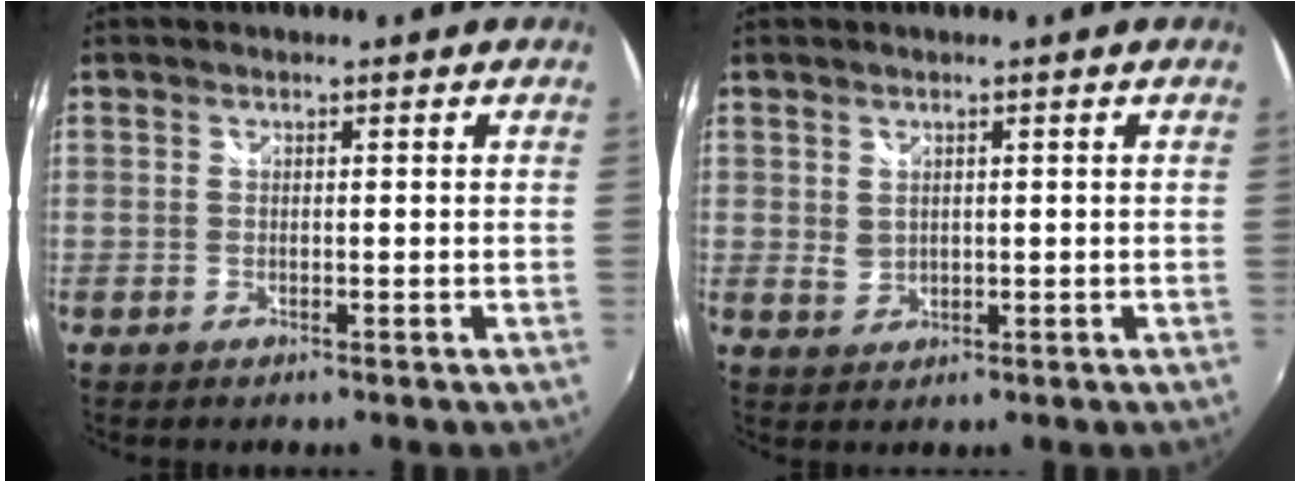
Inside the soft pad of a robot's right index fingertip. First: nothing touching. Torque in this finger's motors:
{"motor_torque": [0.22, 0.05, 0.00, 0.02]}